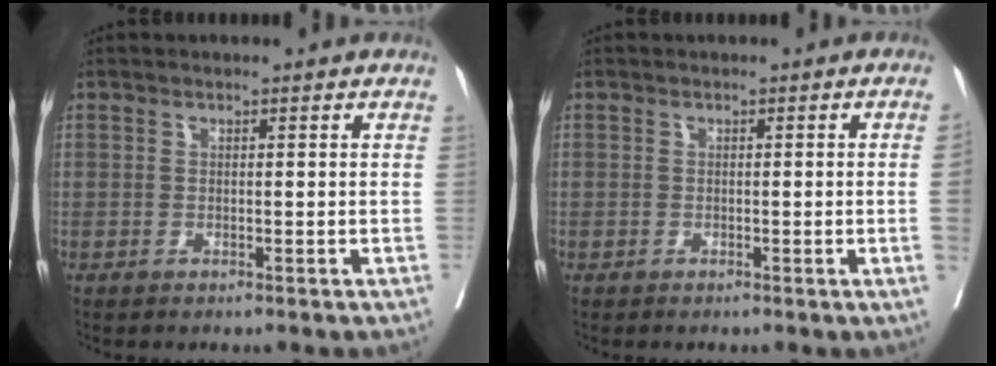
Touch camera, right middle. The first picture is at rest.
{"total": 1.4, "force": [-0.2, -0.4, 1.3], "torque": [-0.015, -0.002, -0.002]}